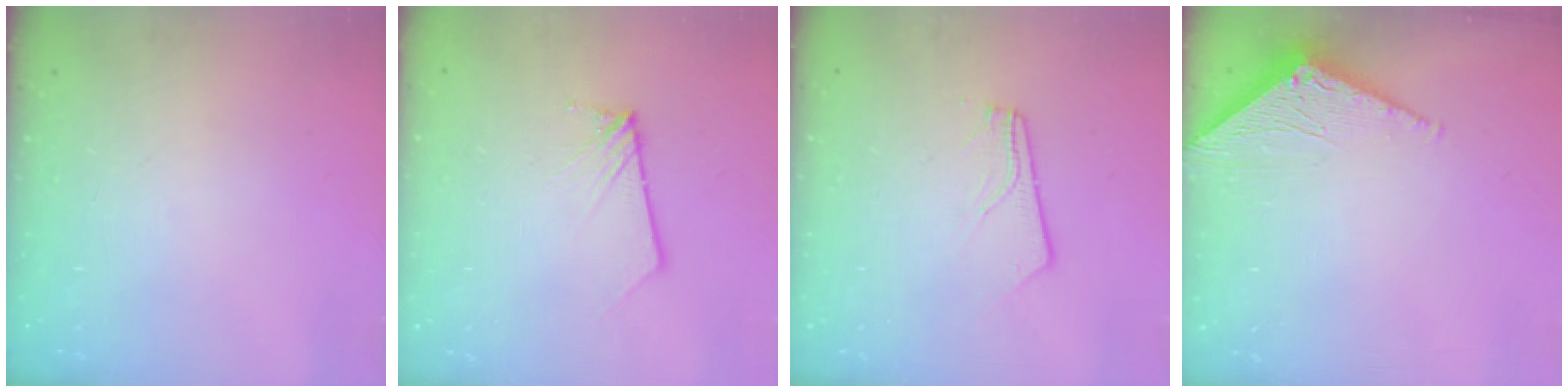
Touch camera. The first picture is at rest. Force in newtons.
{"total": 2.7, "press": 2.7, "slide": 0.2}
{"total": 4.9, "press": 4.9, "slide": 0.7}
{"total": 3.1, "press": 3.1, "slide": 0.2}